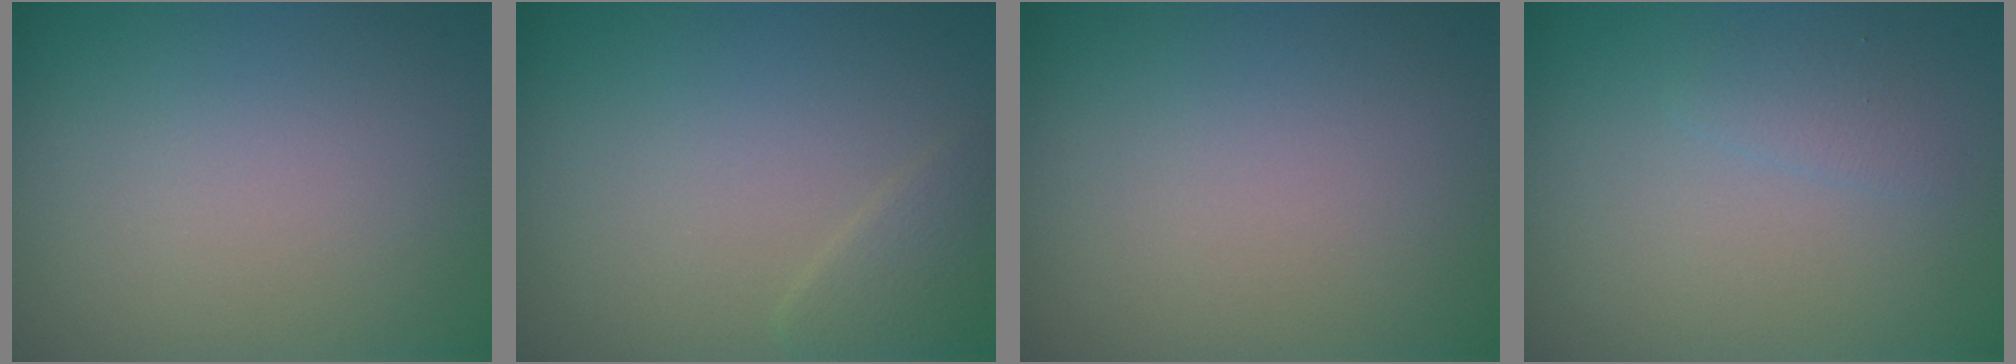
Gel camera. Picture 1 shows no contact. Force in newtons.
{"total": 1.4, "press": 1.4, "slide": 0.2}
{"total": 0.0}
{"total": 1.0, "press": 1.0, "slide": 0.0}